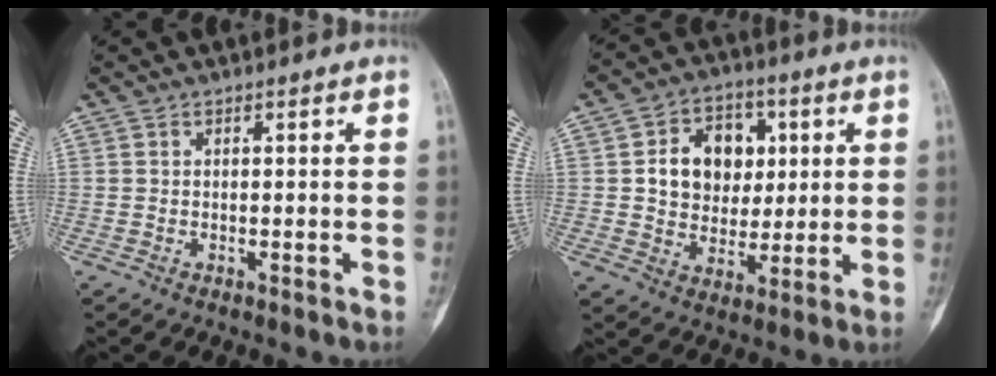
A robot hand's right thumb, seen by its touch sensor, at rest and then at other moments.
{"total": 12.5, "force": [2.5, 9.9, 7.2], "torque": [-0.063, 0.002, 0.042]}